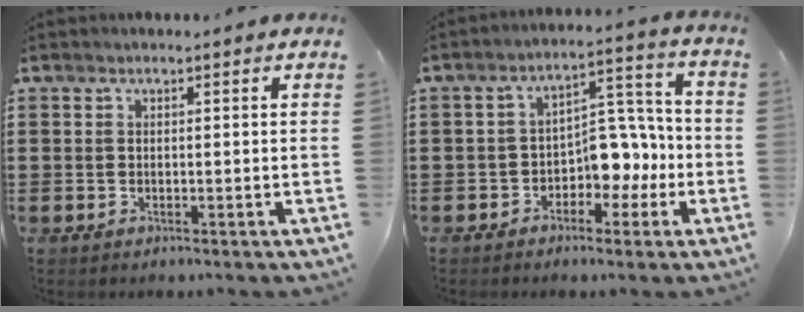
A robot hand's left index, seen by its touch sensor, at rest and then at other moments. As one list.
[{"total": 6.7, "force": [-2.3, 4.8, 4.1], "torque": [-0.063, 0.004, -0.047]}]